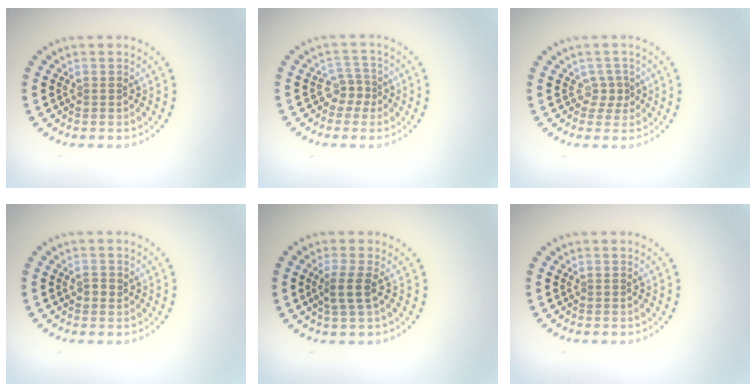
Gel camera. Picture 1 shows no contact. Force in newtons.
{"total": 2.0, "press": 1.3, "slide": 1.4}
{"total": 1.3, "press": 1.0, "slide": 0.9}
{"total": 1.1, "press": 1.0, "slide": 0.5}
{"total": 2.2, "press": 1.7, "slide": 1.4}
{"total": 0.0}